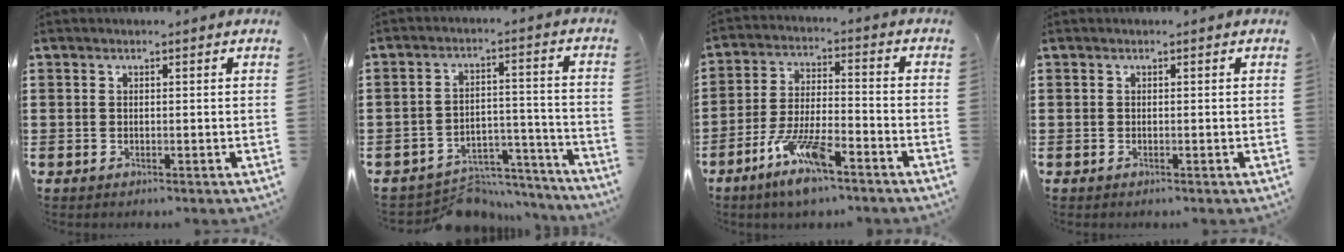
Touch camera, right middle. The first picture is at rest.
{"total": 6.7, "force": [-6.3, 2.0, 0.9], "torque": [-0.007, 0.029, -0.123]}
{"total": 9.6, "force": [-6.2, 2.1, 7.0], "torque": [-0.147, -0.004, -0.116]}
{"total": 0.0}